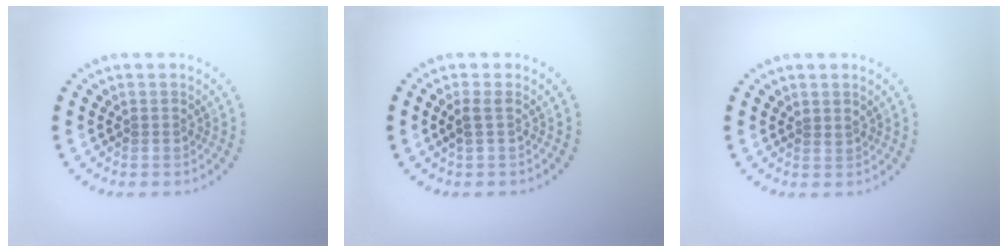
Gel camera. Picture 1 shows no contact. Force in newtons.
{"total": 1.1, "press": 1.0, "slide": 0.6}
{"total": 0.5, "press": 0.3, "slide": 0.5}